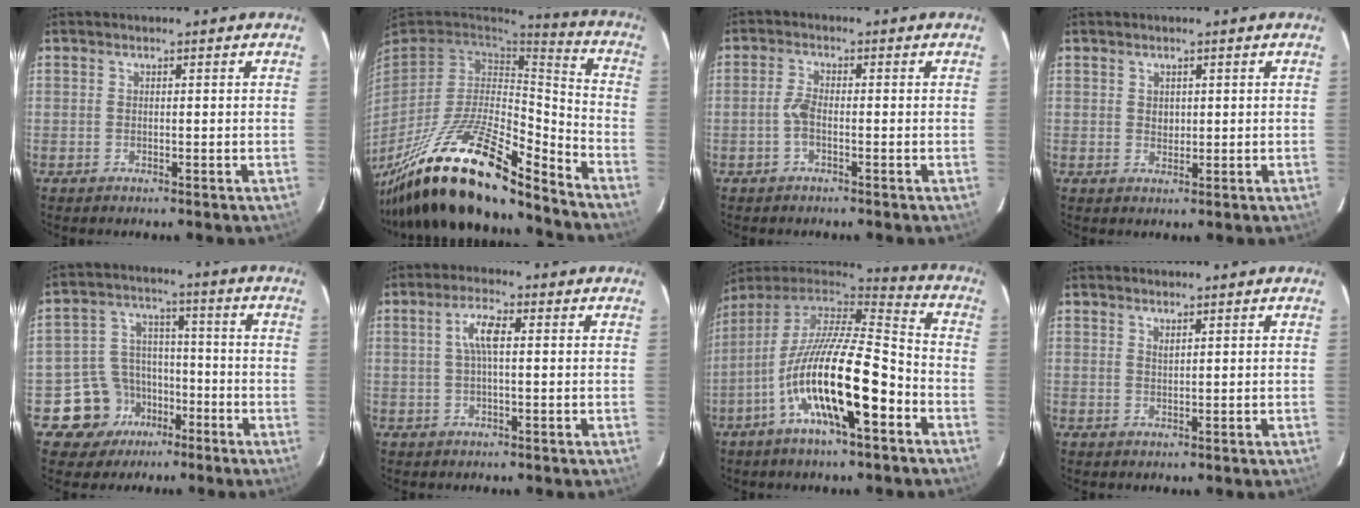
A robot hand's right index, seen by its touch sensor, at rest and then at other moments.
{"total": 26.1, "force": [-18.0, 6.9, 17.6], "torque": [-0.332, -0.042, -0.314]}
{"total": 2.5, "force": [-1.0, 0.9, 2.1], "torque": [-0.053, 0.005, -0.021]}
{"total": 1.6, "force": [0.6, 1.4, 0.6], "torque": [-0.006, 0.004, 0.012]}
{"total": 10.1, "force": [-5.8, 8.1, 1.3], "torque": [-0.048, 0.035, -0.087]}
{"total": 4.4, "force": [0.7, 1.0, 4.2], "torque": [-0.082, 0.009, 0.012]}
{"total": 20.2, "force": [-8.3, 4.7, 17.8], "torque": [-0.315, -0.030, -0.157]}
{"total": 1.0, "force": [0.8, 0.1, 0.6], "torque": [-0.011, 0.000, 0.015]}